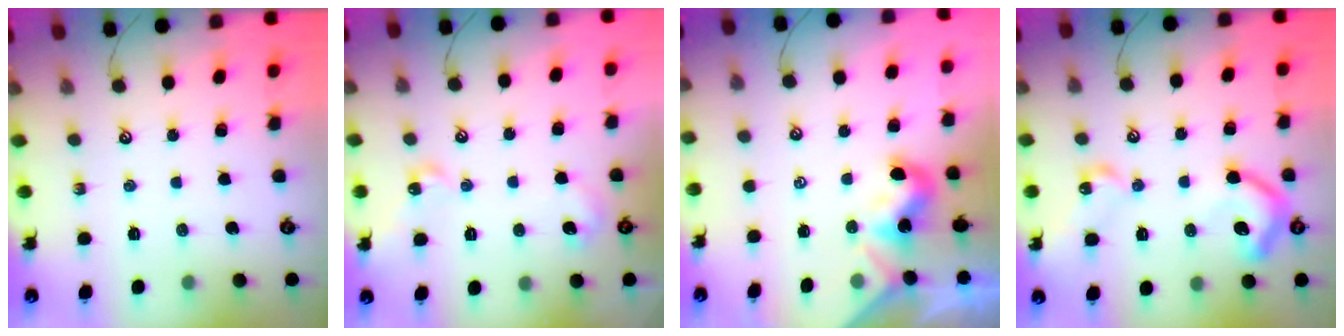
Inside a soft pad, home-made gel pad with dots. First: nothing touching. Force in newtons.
{"total": 4.7, "press": 4.6, "slide": 0.6}
{"total": 1.8, "press": 1.8, "slide": 0.4}
{"total": 12.7, "press": 12.7, "slide": 1.1}